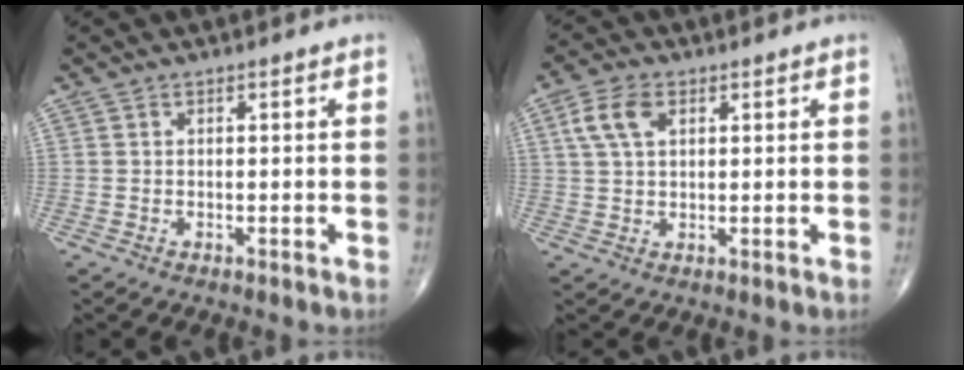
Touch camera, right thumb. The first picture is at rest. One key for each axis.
{"total": 6.1, "fx": 2.2, "fy": 3.6, "fz": 4.4, "tx": -0.089, "ty": 0.006, "tz": 0.042}